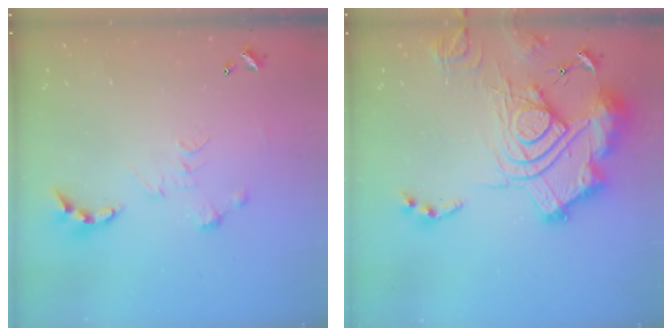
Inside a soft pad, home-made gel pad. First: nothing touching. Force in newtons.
{"total": 26.0, "press": 25.8, "slide": 3.2}